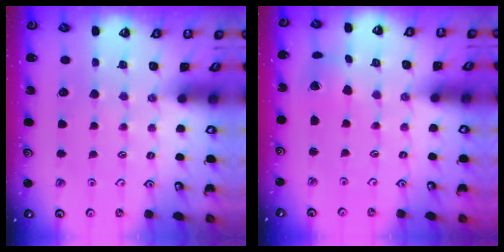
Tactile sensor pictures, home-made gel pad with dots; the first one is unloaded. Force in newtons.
{"total": 2.9, "press": 2.8, "slide": 0.4}